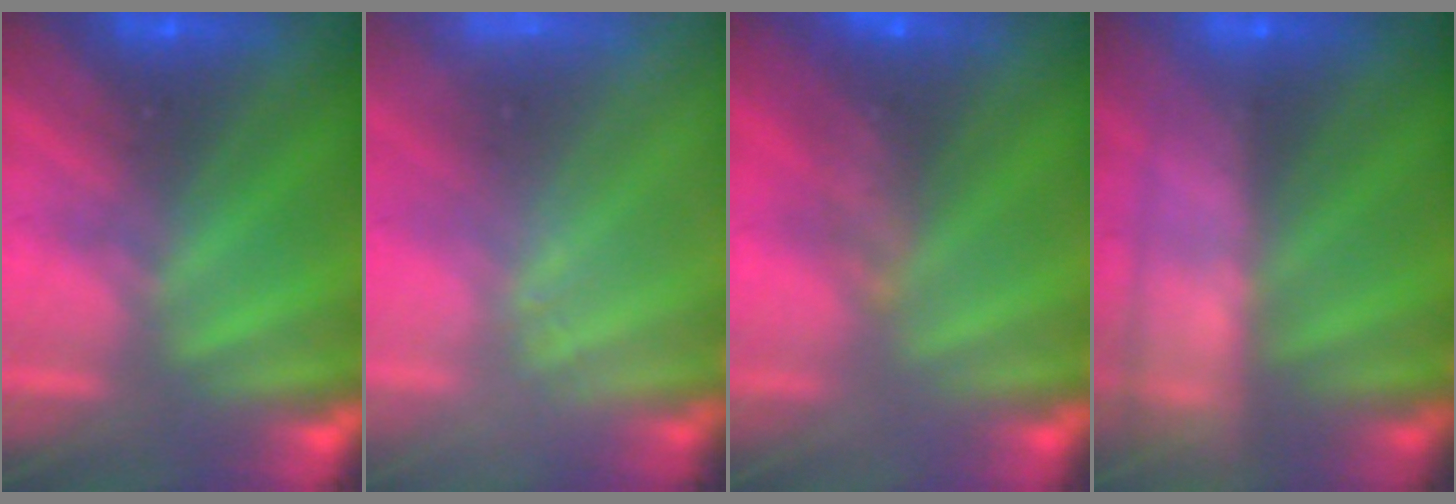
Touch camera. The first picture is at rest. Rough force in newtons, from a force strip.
{"total": 2.5}
{"total": 8.6}
{"total": 5.8}